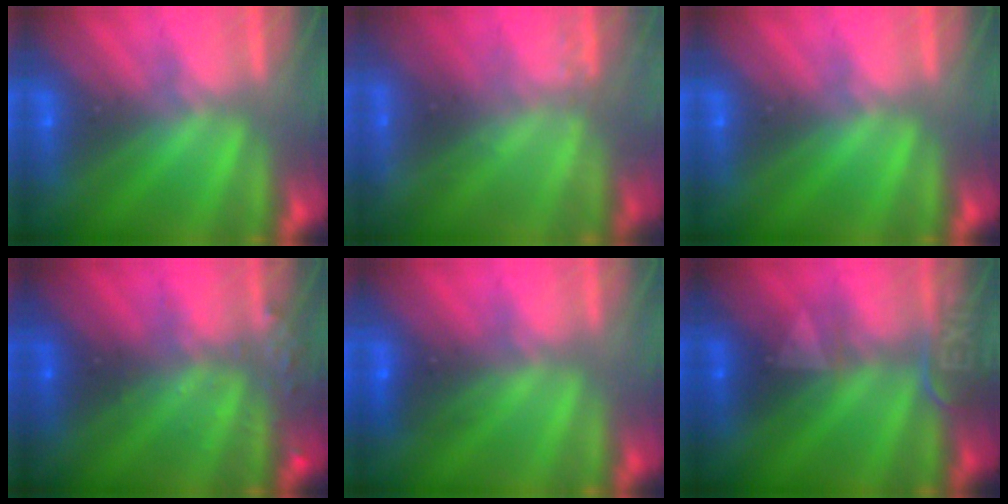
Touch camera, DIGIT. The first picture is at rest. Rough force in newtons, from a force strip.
{"total": 2.2}
{"total": 0.0}
{"total": 3.1}
{"total": 2.8}
{"total": 2.4}